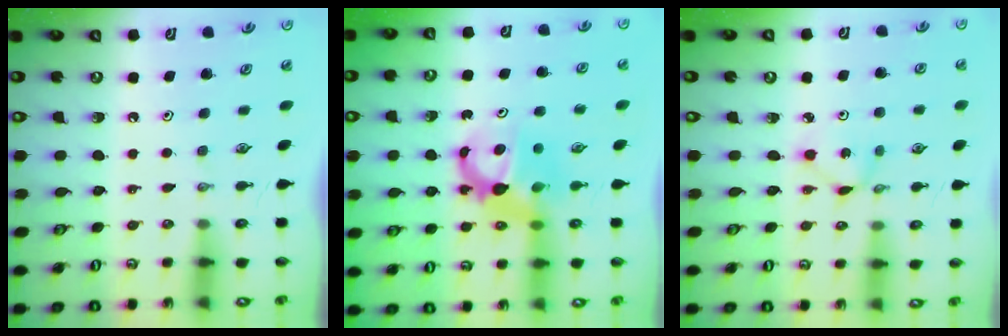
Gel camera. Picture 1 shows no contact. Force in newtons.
{"total": 6.6, "press": 6.6, "slide": 0.5}
{"total": 2.1, "press": 2.1, "slide": 0.3}